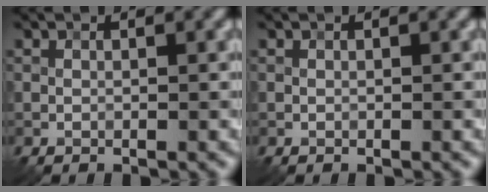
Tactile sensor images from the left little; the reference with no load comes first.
{"total": 0.0}